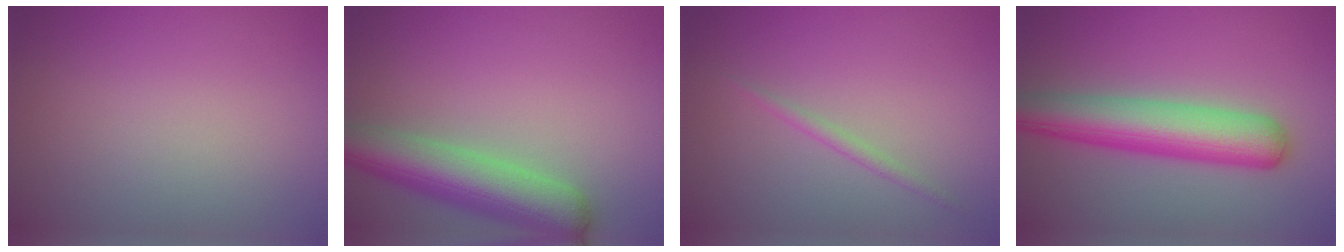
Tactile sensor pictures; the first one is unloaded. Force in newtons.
{"total": 7.0, "press": 7.0, "slide": 0.4}
{"total": 1.1, "press": 1.1, "slide": 0.1}
{"total": 7.5, "press": 7.5, "slide": 0.3}